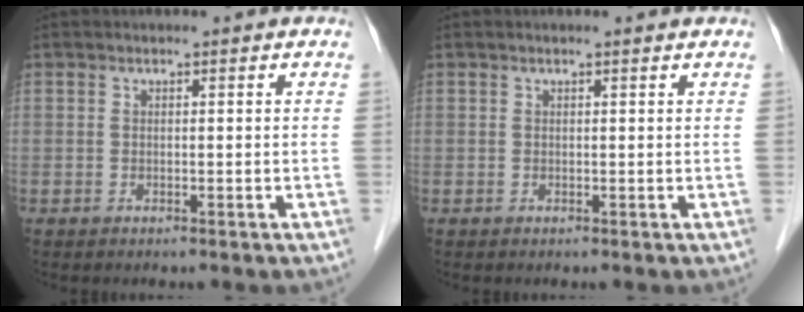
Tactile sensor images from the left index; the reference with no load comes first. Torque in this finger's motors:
{"motor_torque": [0.66, -0.68, 0.01, 0.00]}